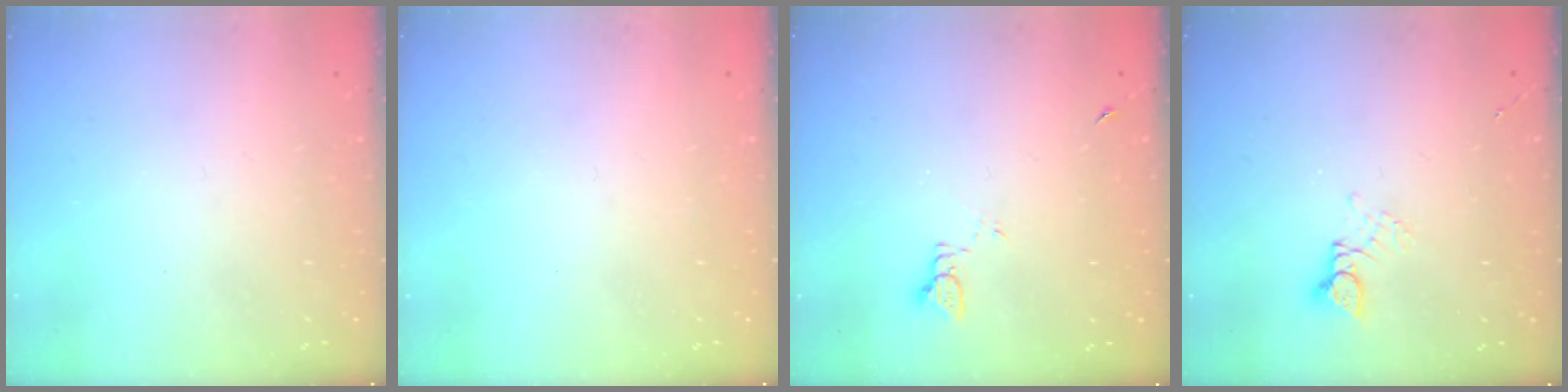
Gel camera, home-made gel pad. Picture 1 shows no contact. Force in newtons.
{"total": 0.0}
{"total": 2.0, "press": 2.0, "slide": 0.3}
{"total": 2.4, "press": 2.4, "slide": 0.2}